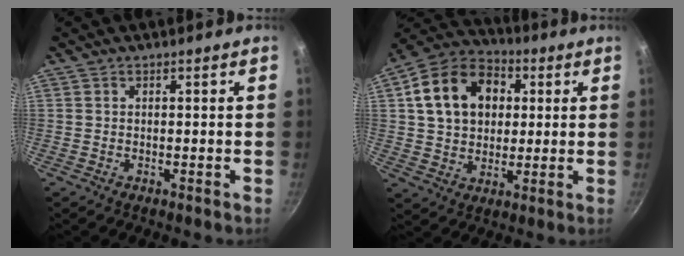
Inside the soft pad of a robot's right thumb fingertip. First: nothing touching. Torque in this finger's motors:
{"motor_torque": [-1.06, 1.67, 0.88, 1.05, 0.17]}